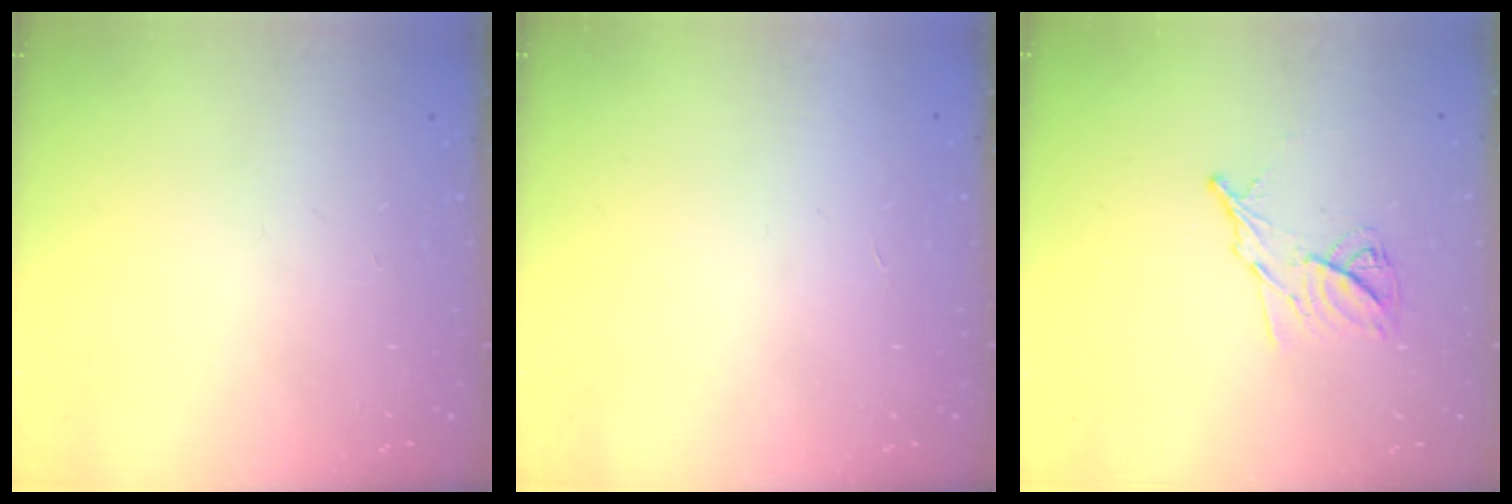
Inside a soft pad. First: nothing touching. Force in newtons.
{"total": 1.6, "press": 1.6, "slide": 0.1}
{"total": 10.0, "press": 10.0, "slide": 0.1}